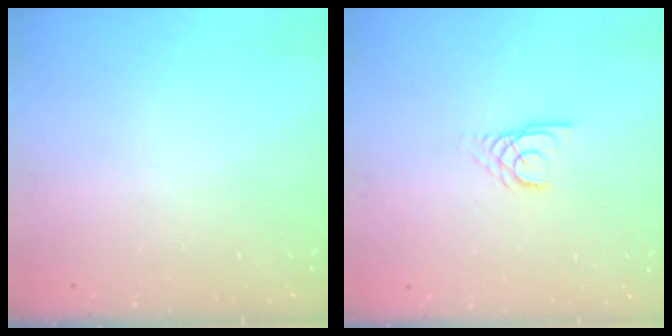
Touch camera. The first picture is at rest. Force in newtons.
{"total": 1.3, "press": 1.3, "slide": 0.2}